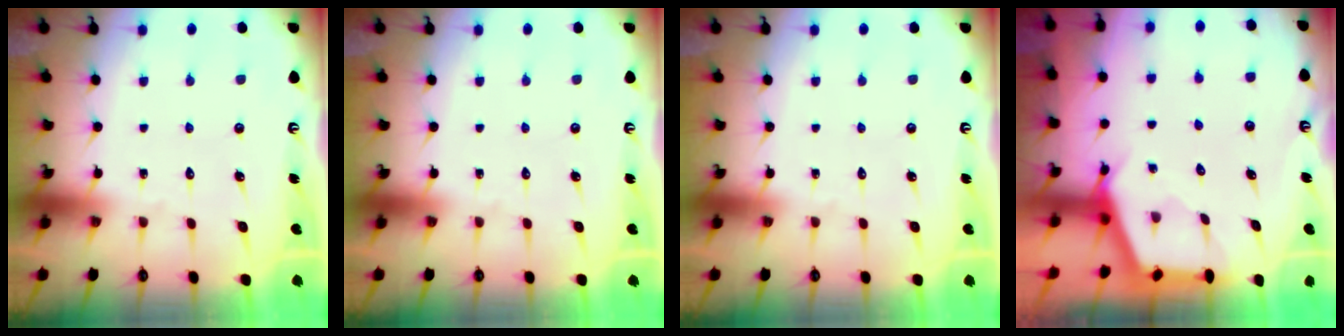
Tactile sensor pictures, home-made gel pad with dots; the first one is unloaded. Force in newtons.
{"total": 0.0}
{"total": 0.0}
{"total": 3.0, "press": 3.0, "slide": 0.4}